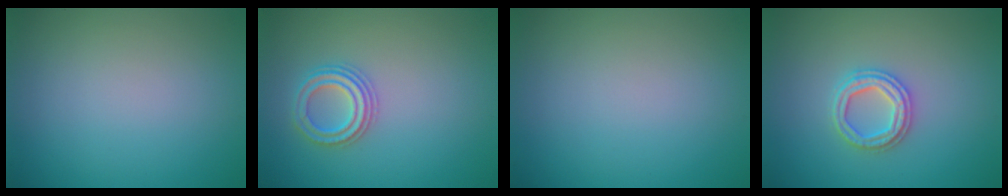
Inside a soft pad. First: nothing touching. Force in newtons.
{"total": 2.5, "press": 2.4, "slide": 0.4}
{"total": 0.0}
{"total": 2.6, "press": 2.6, "slide": 0.5}